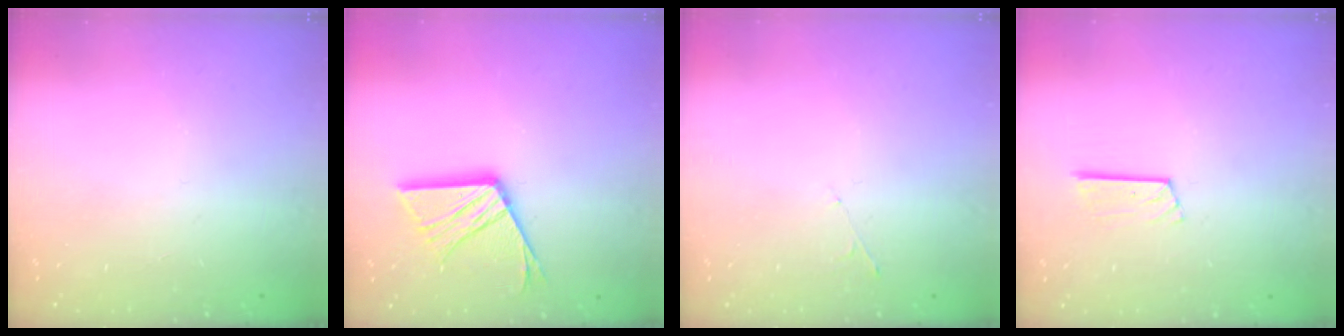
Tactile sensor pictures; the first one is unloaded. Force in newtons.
{"total": 14.4, "press": 14.3, "slide": 1.5}
{"total": 3.0, "press": 3.0, "slide": 0.5}
{"total": 6.7, "press": 6.7, "slide": 0.5}